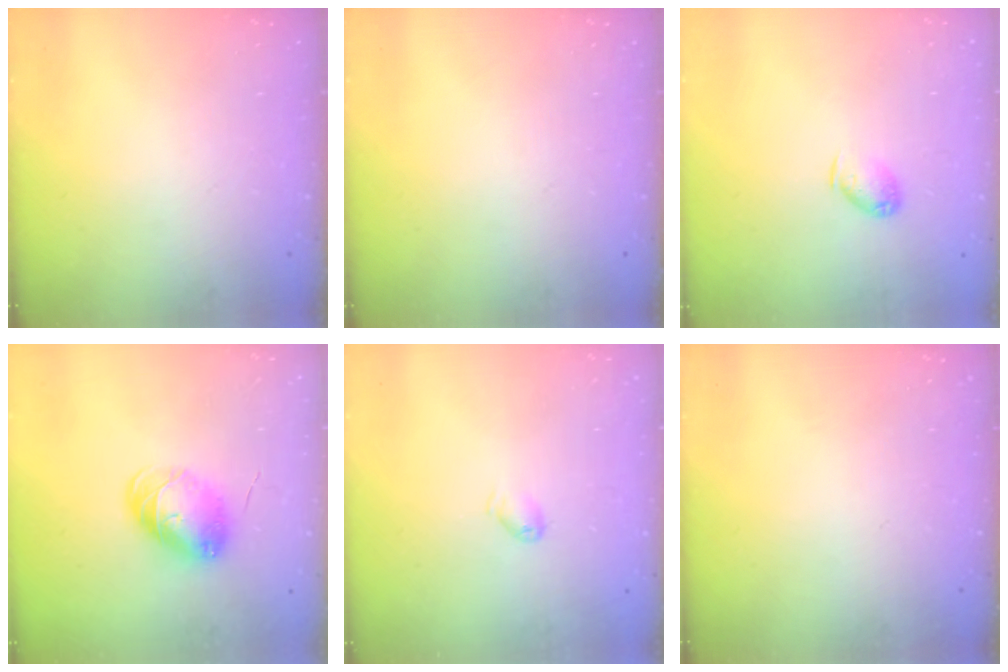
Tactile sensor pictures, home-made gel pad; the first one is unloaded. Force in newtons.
{"total": 0.0}
{"total": 6.2, "press": 6.1, "slide": 1.3}
{"total": 8.1, "press": 8.1, "slide": 0.5}
{"total": 4.4, "press": 4.3, "slide": 0.7}
{"total": 0.0}